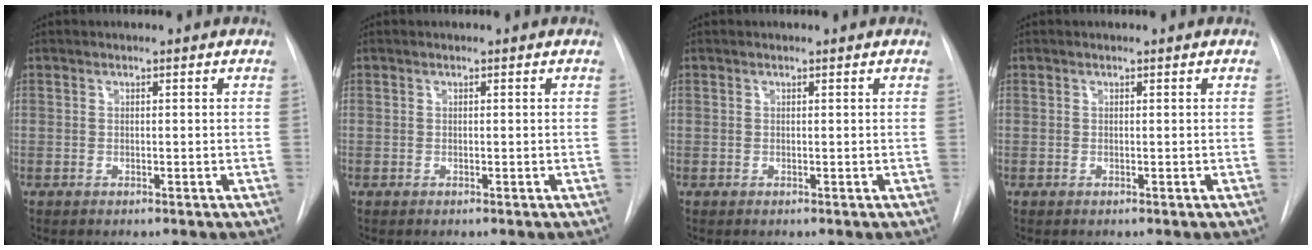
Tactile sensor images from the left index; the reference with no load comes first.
{"total": 0.0}
{"total": 0.0}
{"total": 0.0}